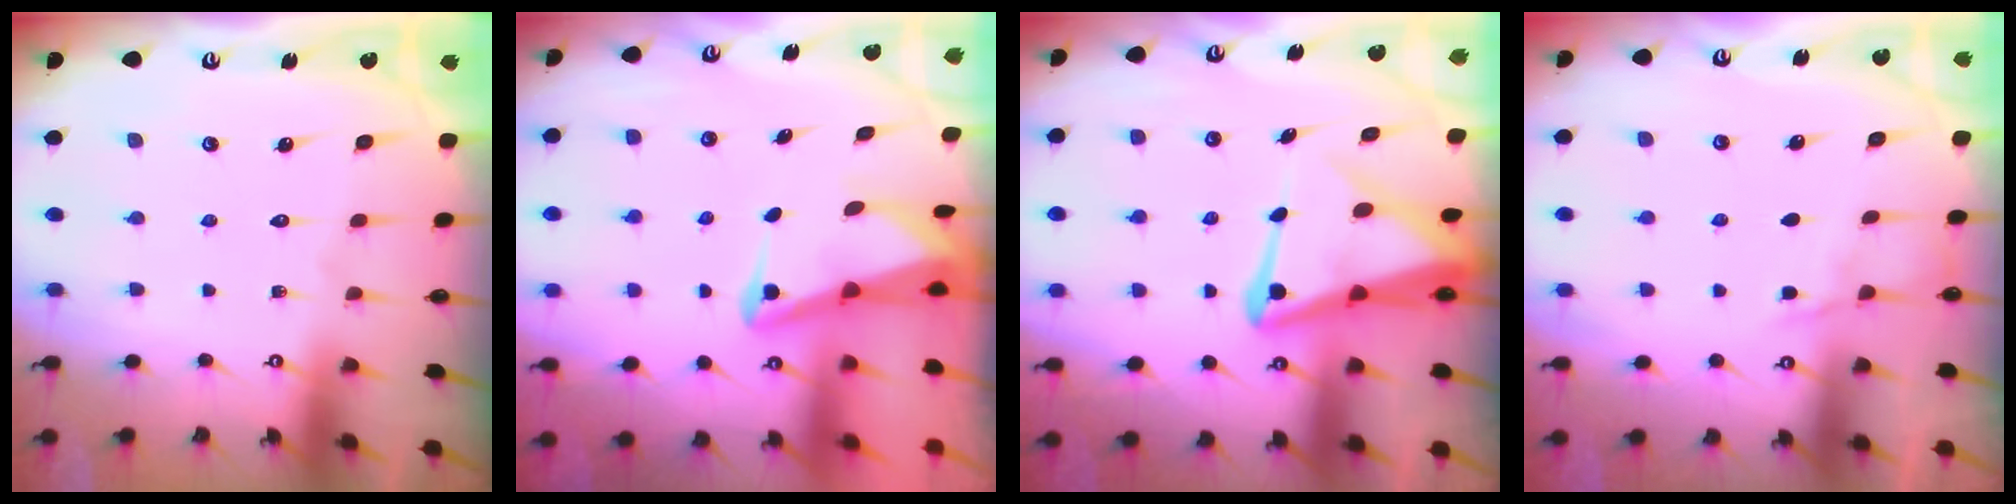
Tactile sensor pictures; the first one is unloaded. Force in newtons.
{"total": 3.5, "press": 3.5, "slide": 0.7}
{"total": 7.9, "press": 7.9, "slide": 0.7}
{"total": 3.2, "press": 3.2, "slide": 0.5}